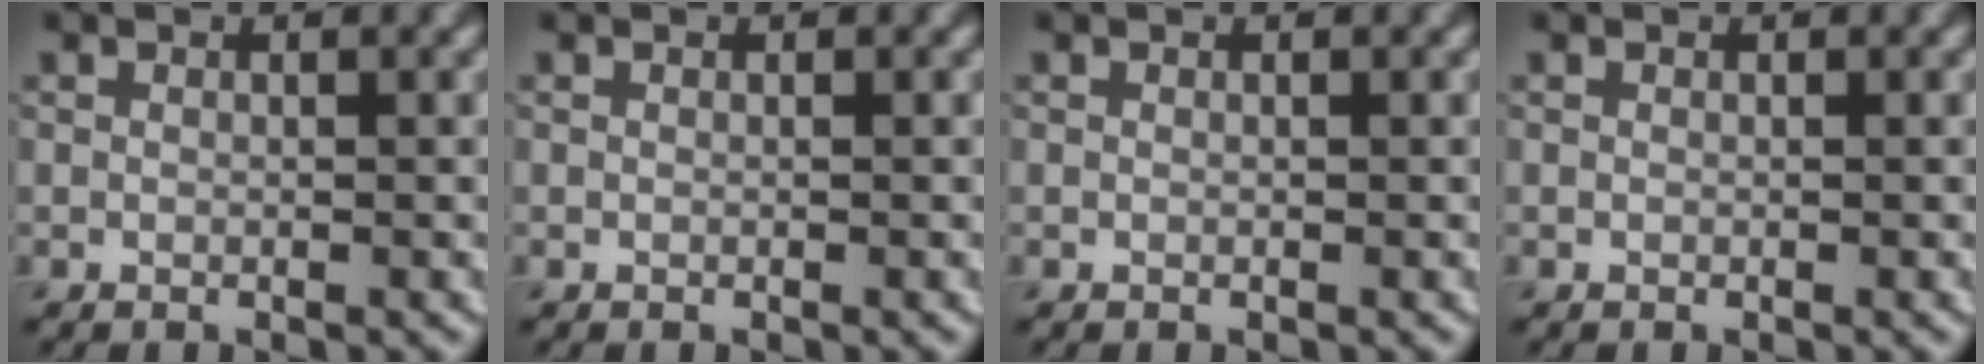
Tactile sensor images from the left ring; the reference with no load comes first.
{"total": 0.0}
{"total": 0.0}
{"total": 0.0}